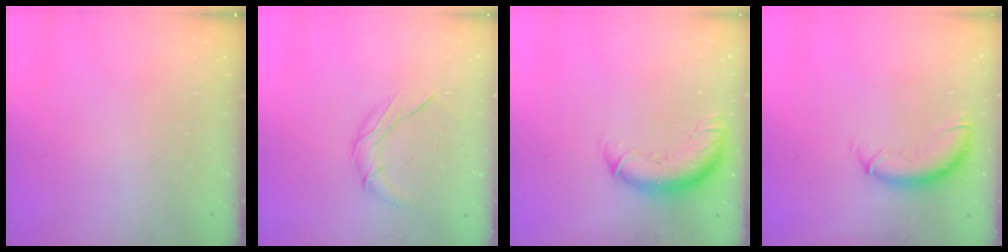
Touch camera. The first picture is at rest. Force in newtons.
{"total": 7.9, "press": 7.9, "slide": 0.2}
{"total": 12.0, "press": 11.7, "slide": 3.0}
{"total": 10.4, "press": 10.3, "slide": 0.9}